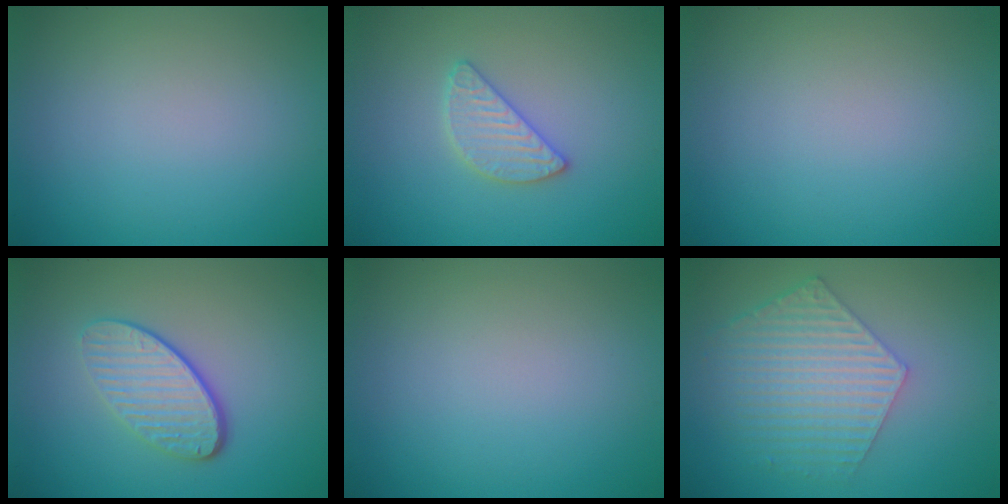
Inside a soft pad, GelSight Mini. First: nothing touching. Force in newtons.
{"total": 2.6, "press": 2.6, "slide": 0.3}
{"total": 0.0}
{"total": 4.3, "press": 3.2, "slide": 2.8}
{"total": 0.0}
{"total": 5.9, "press": 4.4, "slide": 3.9}